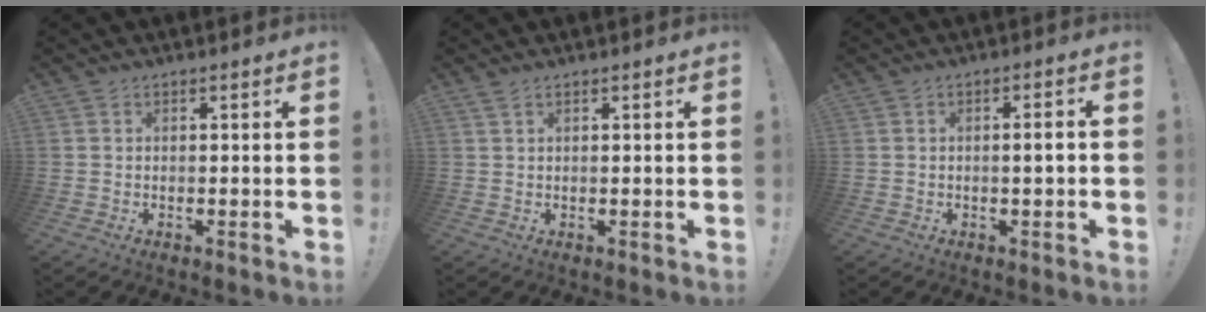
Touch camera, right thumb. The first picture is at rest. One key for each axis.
{"total": 1.4, "fx": 0.9, "fy": 0.2, "fz": 1.0, "tx": -0.022, "ty": 0.001, "tz": 0.017}
{"total": 3.1, "fx": -0.4, "fy": 0.1, "fz": 3.0, "tx": -0.051, "ty": 0.001, "tz": -0.012}